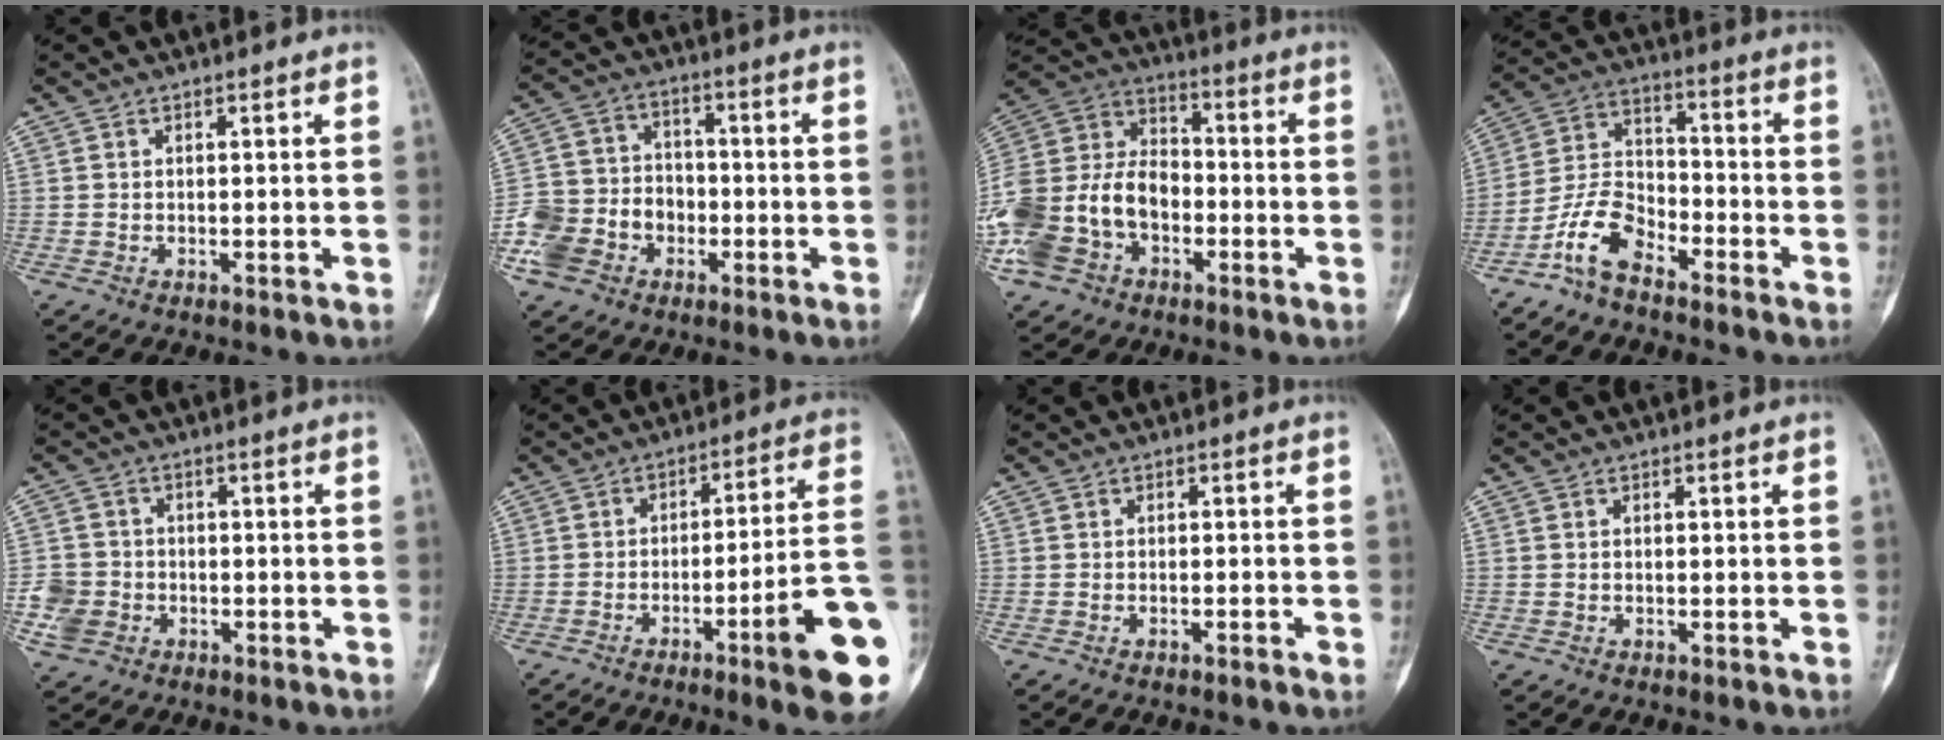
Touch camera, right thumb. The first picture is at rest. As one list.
[{"total": 12.1, "force": [-4.7, 10.0, 5.0], "torque": [-0.070, 0.040, -0.086]}, {"total": 21.0, "force": [-6.8, 15.3, 12.6], "torque": [-0.277, 0.059, -0.128]}, {"total": 9.4, "force": [-6.5, 4.5, 5.2], "torque": [-0.107, 0.054, -0.137]}, {"total": 5.2, "force": [-1.8, 4.6, 1.6], "torque": [-0.019, 0.013, -0.032]}, {"total": 16.6, "force": [-6.1, 1.3, 15.4], "torque": [-0.166, 0.028, -0.087]}, {"total": 1.0, "force": [-0.6, 0.0, 0.7], "torque": [-0.019, 0.006, -0.008]}, {"total": 0.0}]